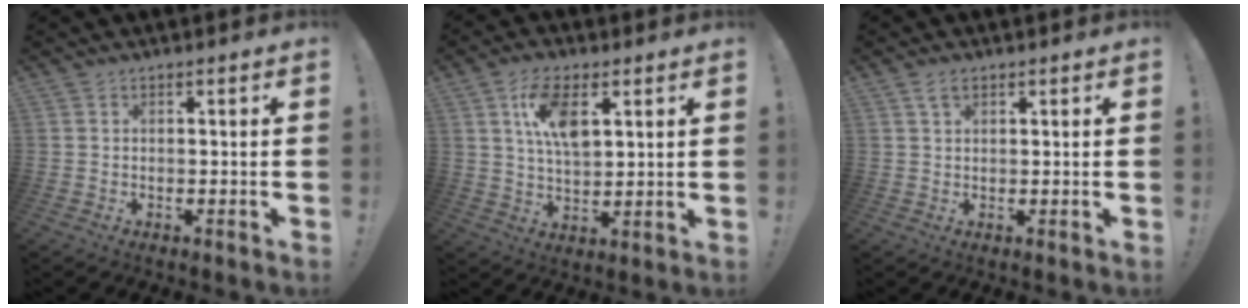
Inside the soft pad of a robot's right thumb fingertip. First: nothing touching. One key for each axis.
{"total": 11.4, "fx": 4.4, "fy": 6.0, "fz": 8.7, "tx": -0.146, "ty": 0.000, "tz": 0.081}
{"total": 2.6, "fx": 1.7, "fy": 1.4, "fz": 1.5, "tx": -0.020, "ty": -0.003, "tz": 0.029}